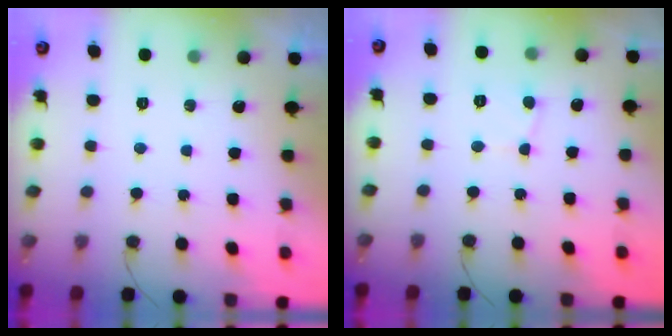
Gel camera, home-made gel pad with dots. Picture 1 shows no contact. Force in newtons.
{"total": 2.9, "press": 2.8, "slide": 0.3}